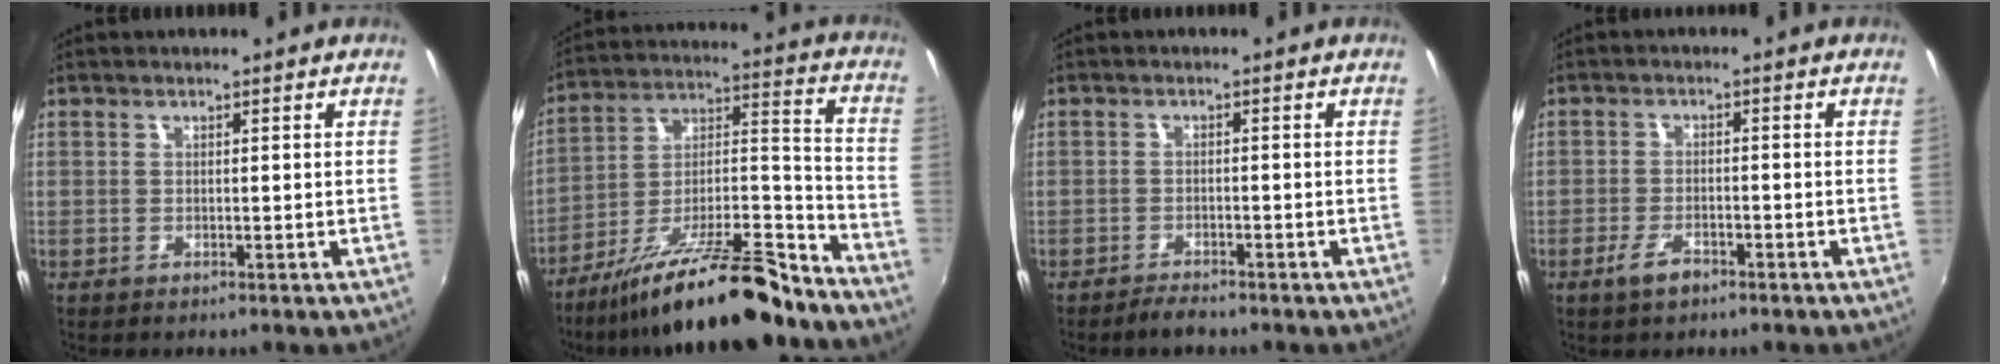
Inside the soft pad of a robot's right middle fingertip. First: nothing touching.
{"total": 21.7, "force": [-17.1, 4.1, 12.8], "torque": [-0.205, -0.001, -0.268]}
{"total": 2.6, "force": [-2.4, 0.6, 0.9], "torque": [-0.030, -0.005, -0.044]}
{"total": 3.8, "force": [-2.6, 1.4, 2.4], "torque": [-0.058, -0.003, -0.048]}